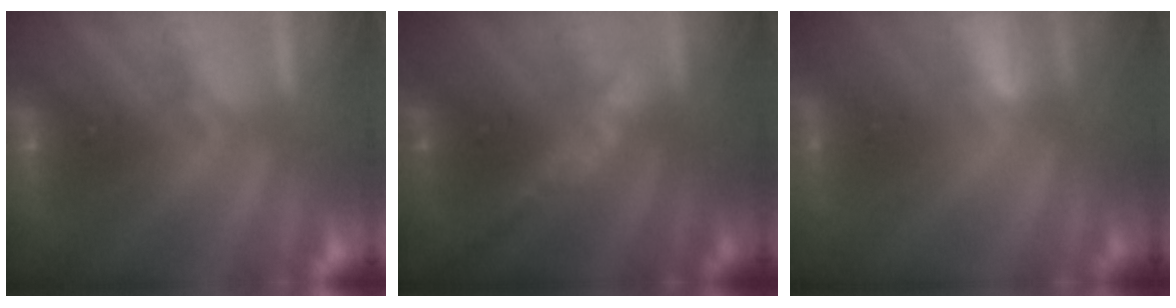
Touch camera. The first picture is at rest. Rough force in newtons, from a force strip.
{"total": 2.4}
{"total": 2.8}